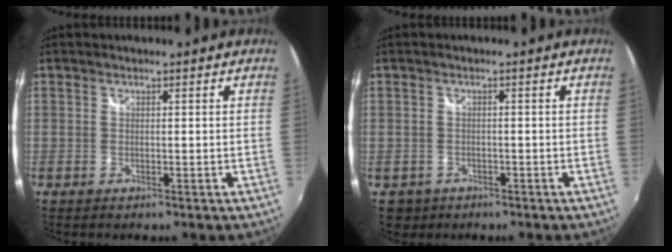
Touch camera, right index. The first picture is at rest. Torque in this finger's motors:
{"motor_torque": [-0.10, -0.01, -0.78, -0.21]}